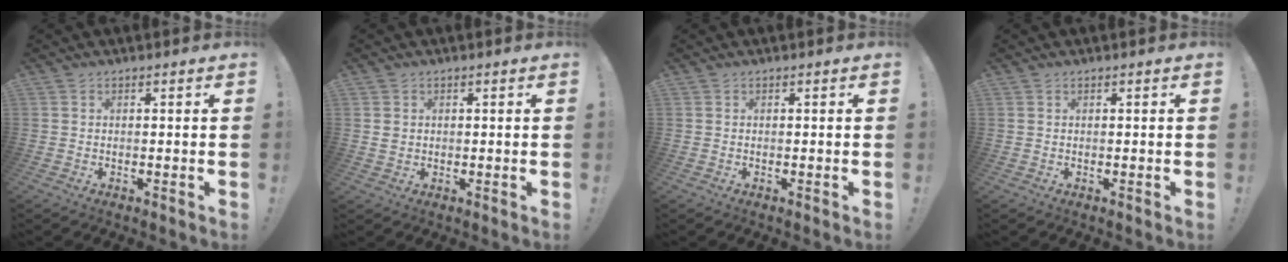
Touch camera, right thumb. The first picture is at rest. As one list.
[{"total": 1.7, "force": [0.6, 1.5, 0.4], "torque": [-0.003, 0.002, 0.011]}, {"total": 0.0}, {"total": 0.0}]